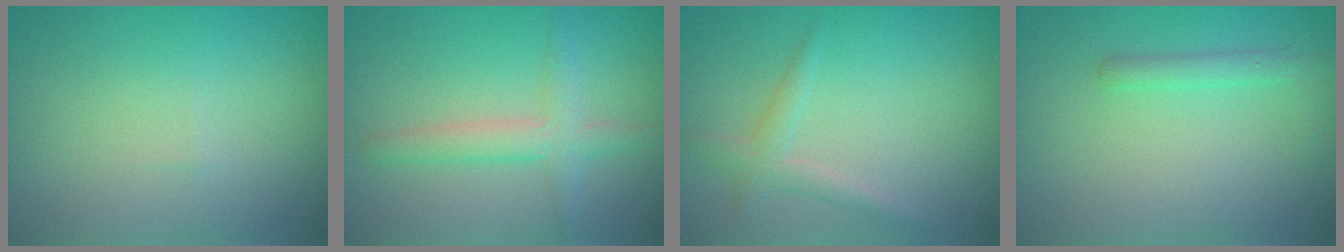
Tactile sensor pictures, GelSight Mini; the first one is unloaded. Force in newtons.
{"total": 2.9, "press": 2.9, "slide": 0.2}
{"total": 1.7, "press": 1.7, "slide": 0.0}
{"total": 1.6, "press": 1.6, "slide": 0.1}